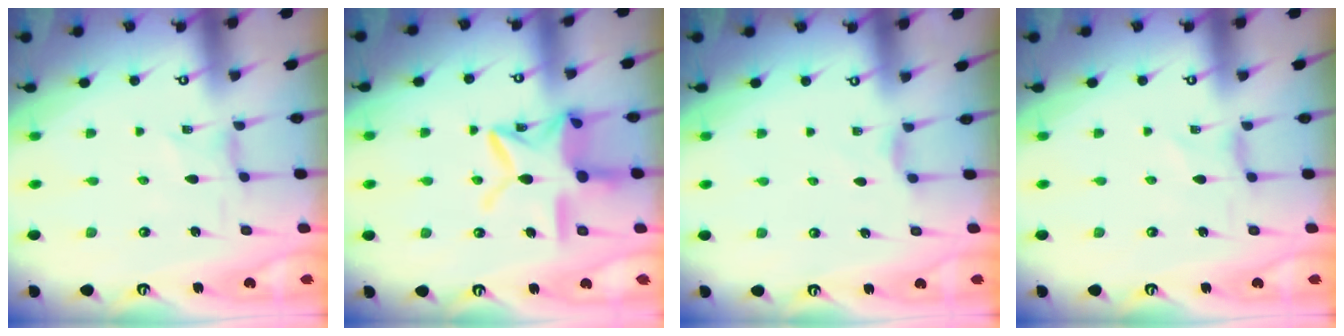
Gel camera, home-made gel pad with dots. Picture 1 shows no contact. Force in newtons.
{"total": 17.5, "press": 17.4, "slide": 1.2}
{"total": 2.4, "press": 2.3, "slide": 0.3}
{"total": 0.0}